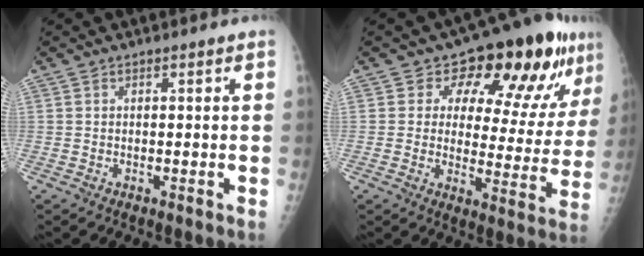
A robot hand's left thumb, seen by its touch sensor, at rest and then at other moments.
{"total": 16.8, "force": [9.7, 8.2, 10.9], "torque": [-0.091, -0.049, 0.125]}